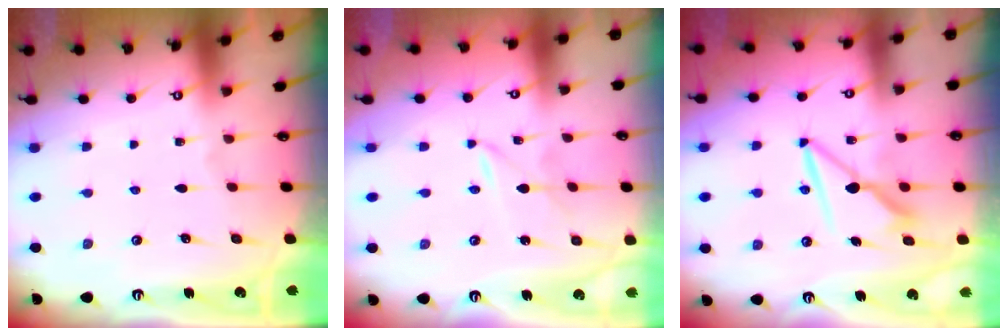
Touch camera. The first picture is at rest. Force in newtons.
{"total": 1.2, "press": 1.2, "slide": 0.1}
{"total": 7.9, "press": 7.9, "slide": 0.4}